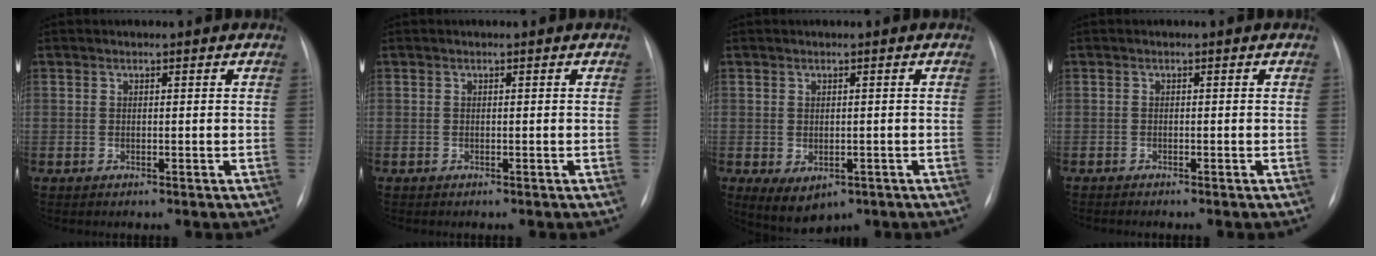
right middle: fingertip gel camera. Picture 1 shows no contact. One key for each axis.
{"total": 0.0}
{"total": 5.3, "fx": -2.3, "fy": 3.3, "fz": 3.4, "tx": -0.052, "ty": -0.004, "tz": -0.019}
{"total": 1.1, "fx": -1.0, "fy": 0.0, "fz": 0.5, "tx": -0.007, "ty": -0.002, "tz": -0.015}